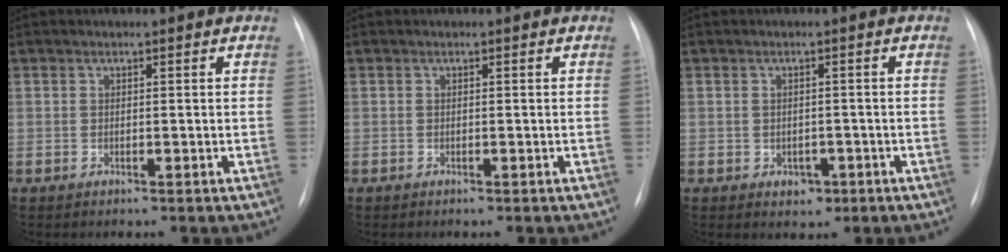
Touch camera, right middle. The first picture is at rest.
{"total": 0.0}
{"total": 2.3, "force": [-1.1, 1.8, 1.1], "torque": [-0.010, 0.003, -0.007]}